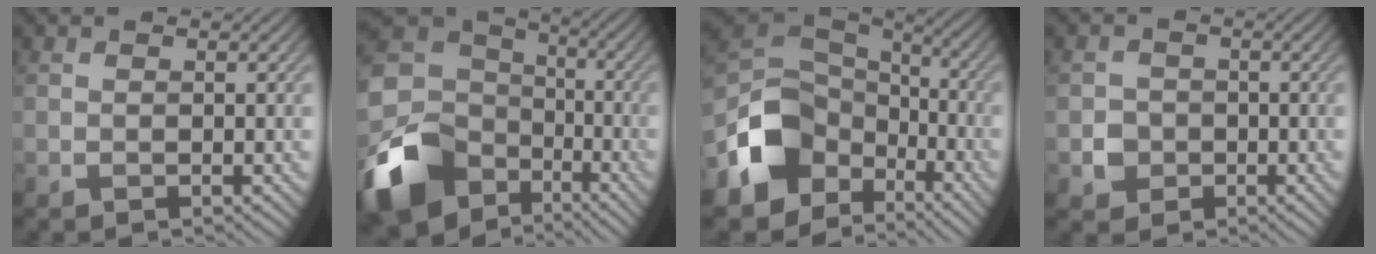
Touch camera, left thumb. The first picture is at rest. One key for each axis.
{"total": 17.7, "fx": -7.6, "fy": 13.0, "fz": 9.3, "tx": -0.274, "ty": -0.039, "tz": -0.114}
{"total": 12.5, "fx": -5.2, "fy": 9.1, "fz": 6.9, "tx": -0.168, "ty": -0.022, "tz": -0.095}
{"total": 2.9, "fx": -0.8, "fy": 2.7, "fz": 0.8, "tx": -0.010, "ty": -0.002, "tz": -0.021}